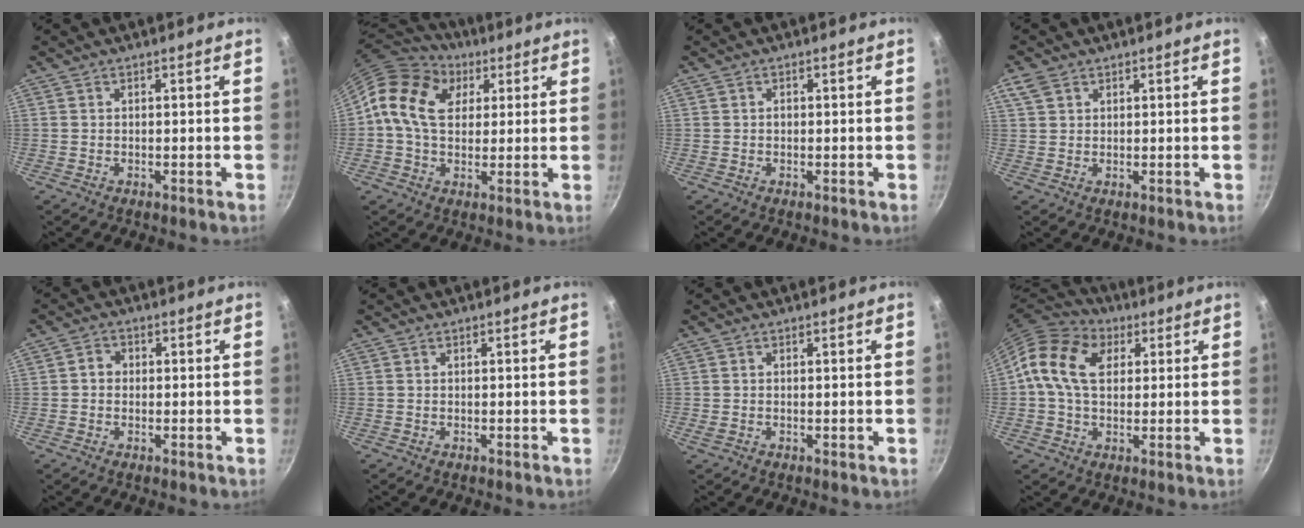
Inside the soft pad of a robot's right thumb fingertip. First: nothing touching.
{"total": 15.1, "force": [4.4, 11.0, 9.4], "torque": [-0.146, 0.008, 0.062]}
{"total": 0.6, "force": [0.0, 0.5, 0.3], "torque": [-0.004, 0.004, -0.001]}
{"total": 3.5, "force": [1.9, 2.4, 1.7], "torque": [-0.029, 0.001, 0.039]}
{"total": 2.5, "force": [0.0, 2.2, 1.1], "torque": [-0.009, 0.008, -0.004]}
{"total": 0.0}
{"total": 0.6, "force": [0.0, 0.2, 0.6], "torque": [-0.010, 0.000, -0.001]}
{"total": 13.9, "force": [3.5, 9.9, 9.2], "torque": [-0.147, 0.012, 0.046]}